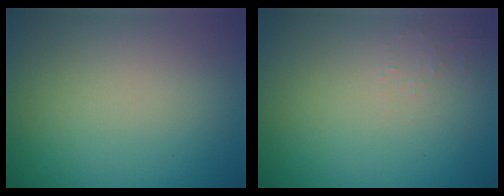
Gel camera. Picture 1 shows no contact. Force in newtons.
{"total": 0.8, "press": 0.7, "slide": 0.1}